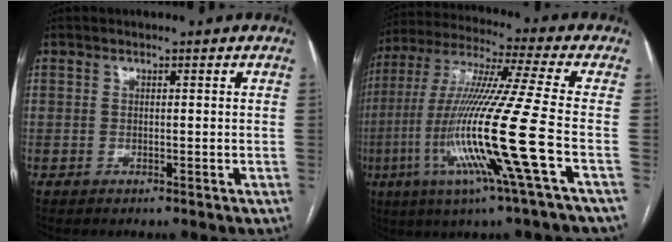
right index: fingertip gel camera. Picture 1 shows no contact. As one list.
[{"total": 18.7, "force": [-5.5, -2.2, 17.8], "torque": [-0.361, -0.023, -0.115]}]